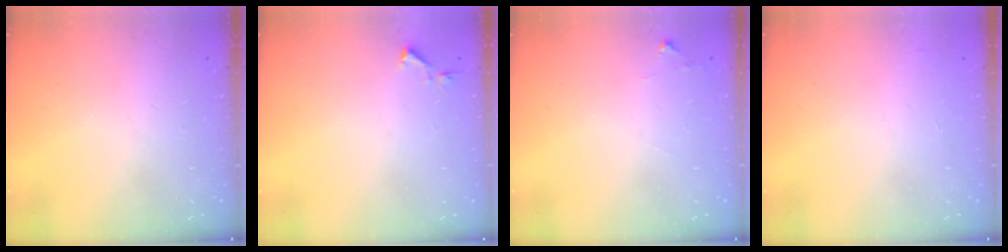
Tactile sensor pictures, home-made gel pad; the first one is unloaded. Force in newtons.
{"total": 3.5, "press": 3.4, "slide": 0.6}
{"total": 4.4, "press": 4.4, "slide": 0.7}
{"total": 2.9, "press": 2.9, "slide": 0.1}